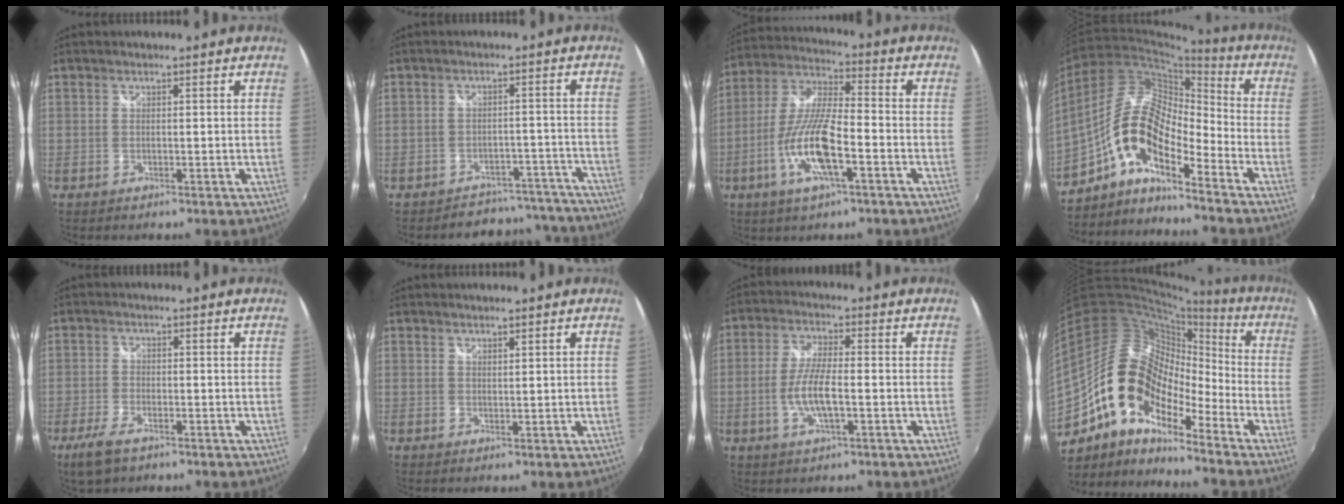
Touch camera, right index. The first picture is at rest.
{"total": 12.8, "force": [-11.6, 5.4, 0.4], "torque": [-0.006, 0.055, -0.132]}
{"total": 13.2, "force": [-5.1, 3.1, 11.8], "torque": [-0.249, -0.007, -0.100]}
{"total": 12.9, "force": [-6.5, 4.6, 10.2], "torque": [-0.193, 0.015, -0.136]}
{"total": 5.6, "force": [-3.6, 2.2, 3.6], "torque": [-0.095, -0.011, -0.067]}
{"total": 1.0, "force": [0.9, 0.2, 0.2], "torque": [-0.004, -0.001, 0.016]}
{"total": 7.3, "force": [-1.9, 1.8, 6.8], "torque": [-0.141, -0.001, -0.038]}
{"total": 16.7, "force": [-9.3, 9.2, 10.4], "torque": [-0.188, 0.004, -0.188]}